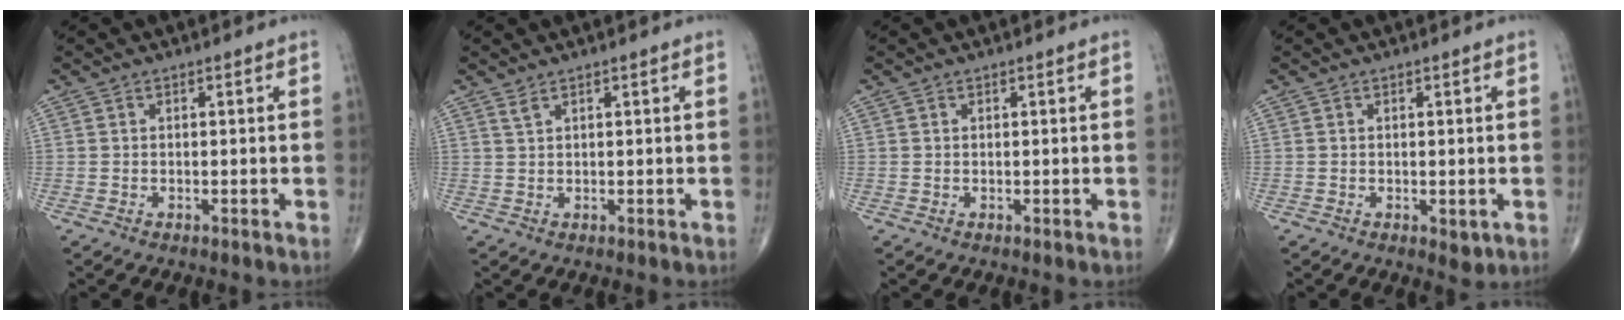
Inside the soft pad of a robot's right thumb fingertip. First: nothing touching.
{"total": 1.1, "force": [0.9, 0.1, 0.7], "torque": [-0.016, 0.001, 0.021]}
{"total": 0.0}
{"total": 1.9, "force": [-0.4, 1.0, 1.5], "torque": [-0.014, -0.003, -0.003]}